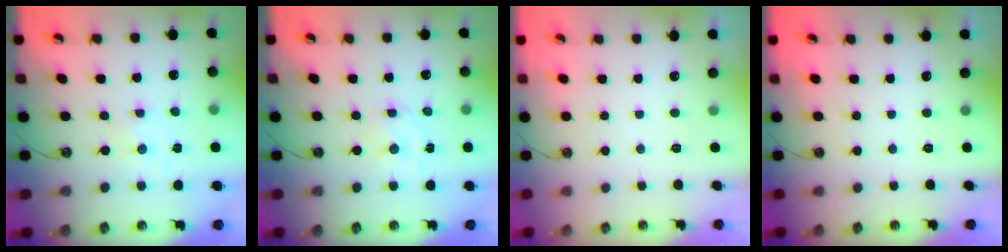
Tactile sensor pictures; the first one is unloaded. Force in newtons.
{"total": 2.4, "press": 2.3, "slide": 0.7}
{"total": 0.0}
{"total": 0.0}